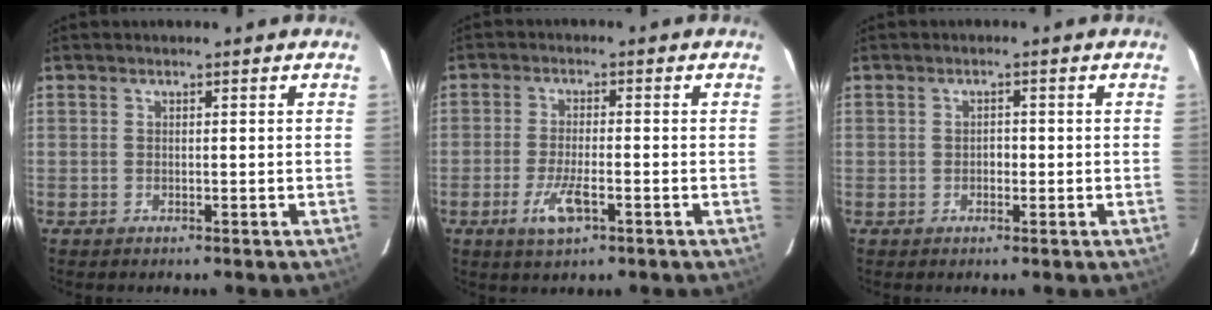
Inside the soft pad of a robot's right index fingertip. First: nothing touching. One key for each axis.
{"total": 5.0, "fx": -2.3, "fy": 1.3, "fz": 4.3, "tx": -0.087, "ty": -0.004, "tz": -0.039}
{"total": 1.1, "fx": -0.4, "fy": 0.7, "fz": 0.8, "tx": -0.012, "ty": 0.004, "tz": -0.006}